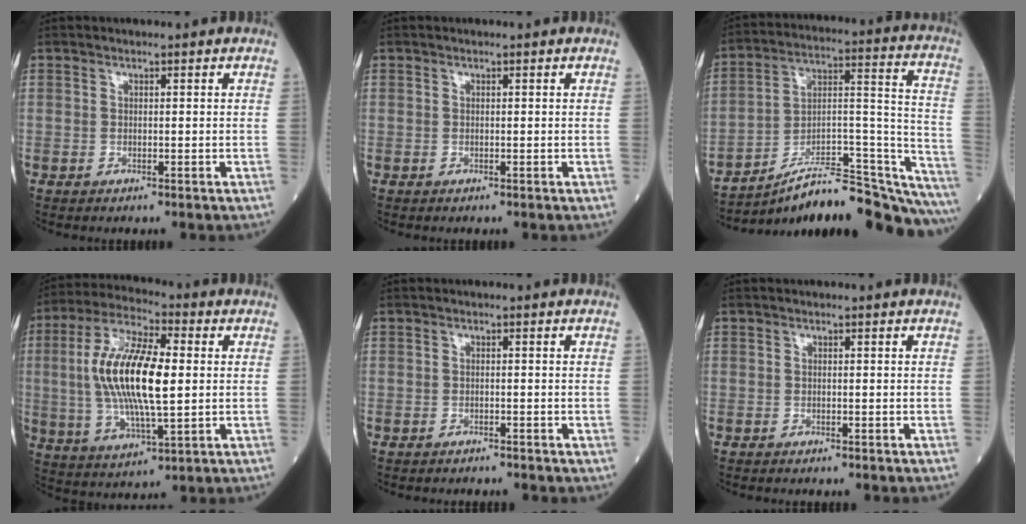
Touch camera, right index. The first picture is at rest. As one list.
[{"total": 0.0}, {"total": 25.4, "force": [-21.5, 3.3, 13.1], "torque": [-0.122, 0.037, -0.317]}, {"total": 15.6, "force": [0.9, 4.2, 15.0], "torque": [-0.307, 0.007, 0.016]}, {"total": 1.2, "force": [-1.2, 0.1, 0.0], "torque": [-0.001, -0.004, -0.014]}, {"total": 0.9, "force": [-0.8, -0.1, 0.3], "torque": [-0.002, 0.000, -0.011]}]